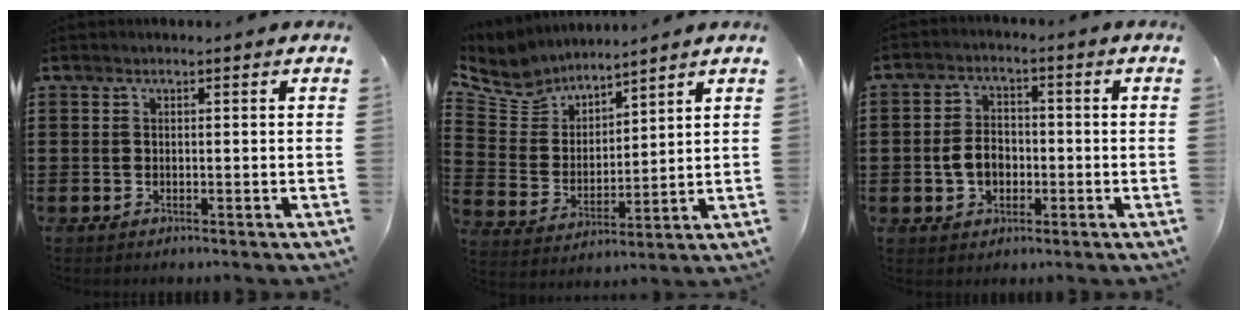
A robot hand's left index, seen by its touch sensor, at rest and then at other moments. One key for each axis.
{"total": 6.8, "fx": 6.3, "fy": 2.6, "fz": 0.4, "tx": -0.052, "ty": -0.046, "tz": 0.113}
{"total": 4.8, "fx": -1.1, "fy": 3.4, "fz": 3.2, "tx": -0.078, "ty": 0.003, "tz": -0.025}